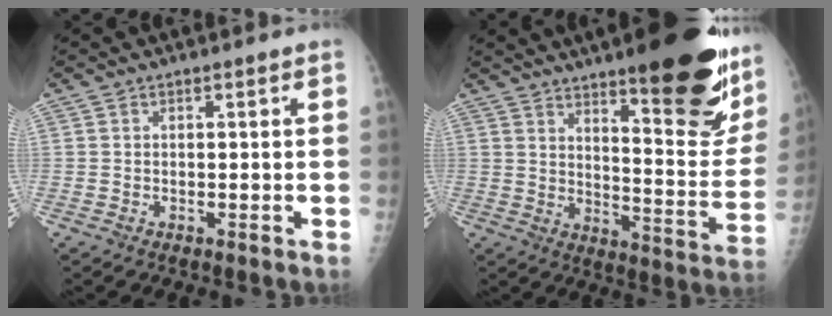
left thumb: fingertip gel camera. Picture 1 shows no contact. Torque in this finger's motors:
{"motor_torque": [4.12, 0.88, 1.72, -1.06, 0.39]}